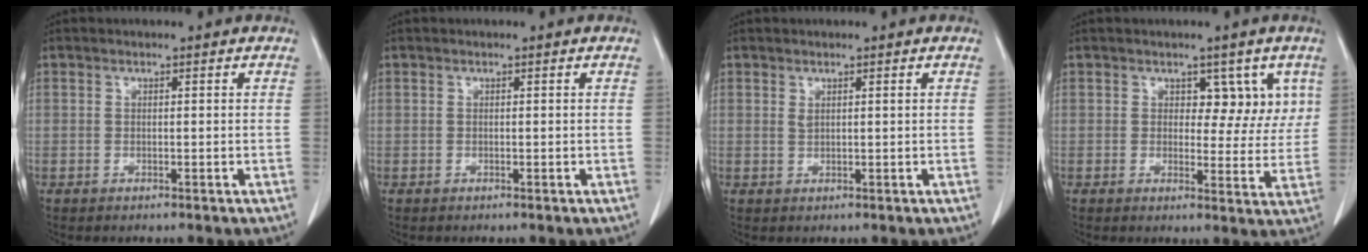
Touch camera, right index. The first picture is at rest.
{"total": 0.0}
{"total": 0.8, "force": [0.5, 0.1, 0.6], "torque": [-0.017, -0.001, 0.012]}
{"total": 5.7, "force": [2.6, 3.6, 3.6], "torque": [-0.019, 0.006, 0.032]}